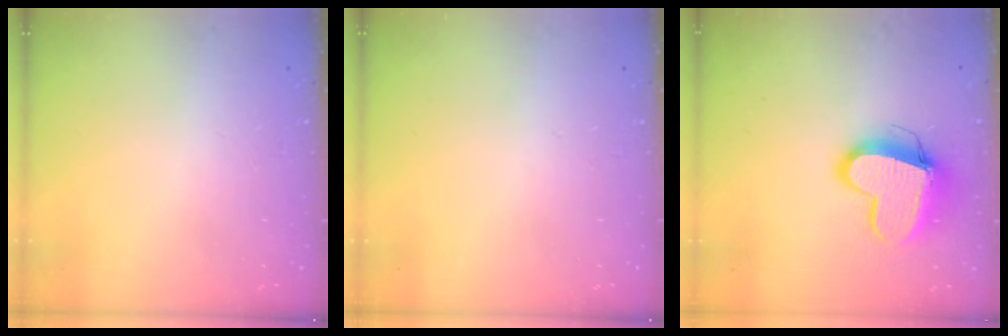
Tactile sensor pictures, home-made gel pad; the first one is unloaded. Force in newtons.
{"total": 0.0}
{"total": 13.3, "press": 13.2, "slide": 1.3}